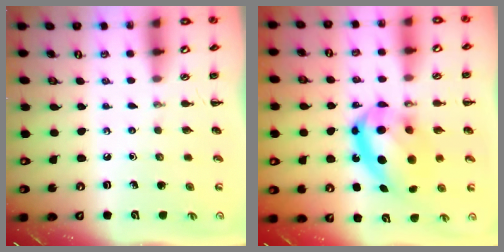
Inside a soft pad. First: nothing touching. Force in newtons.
{"total": 16.6, "press": 16.2, "slide": 3.9}